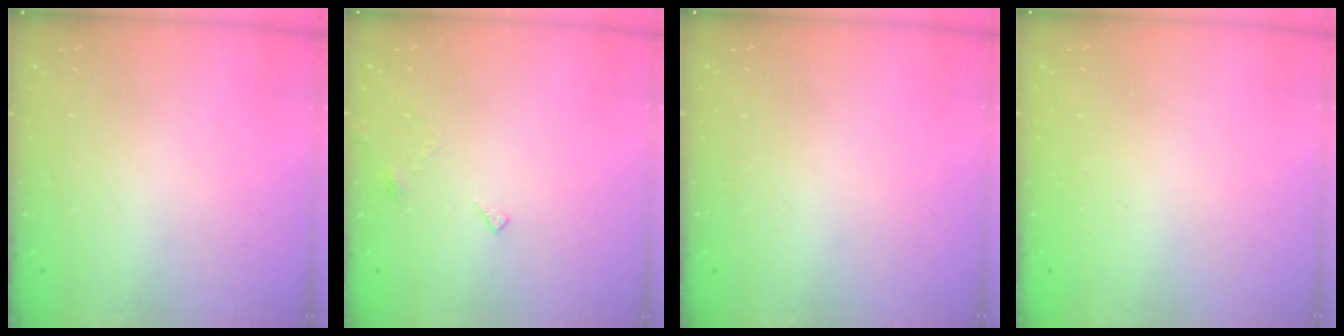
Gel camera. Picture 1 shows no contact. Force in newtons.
{"total": 4.1, "press": 4.1, "slide": 0.4}
{"total": 0.0}
{"total": 1.8, "press": 1.8, "slide": 0.1}